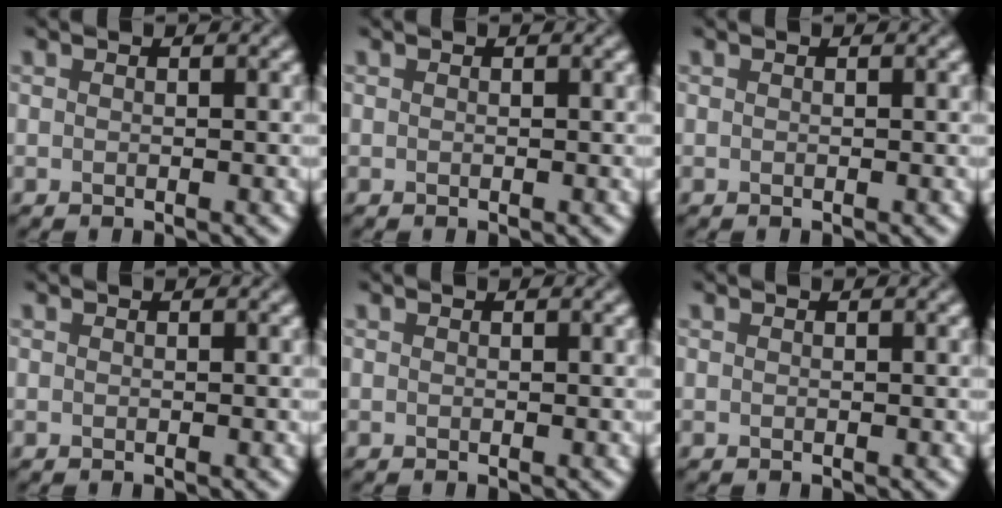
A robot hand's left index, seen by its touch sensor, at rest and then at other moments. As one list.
[{"total": 0.0}, {"total": 0.0}, {"total": 0.0}, {"total": 0.0}, {"total": 0.0}]